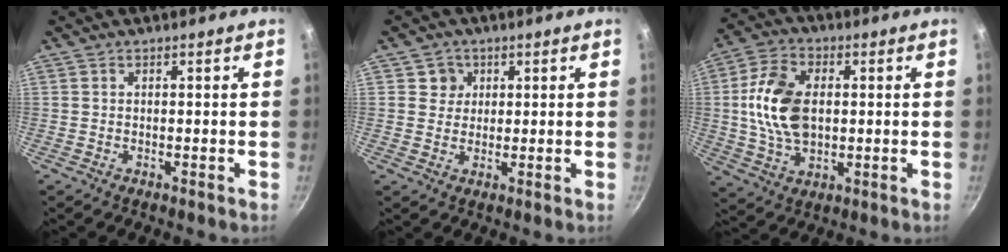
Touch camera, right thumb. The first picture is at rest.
{"total": 3.5, "force": [1.1, 3.3, 0.4], "torque": [0.023, 0.002, 0.012]}
{"total": 13.8, "force": [1.1, 8.8, 10.5], "torque": [-0.184, 0.004, 0.016]}